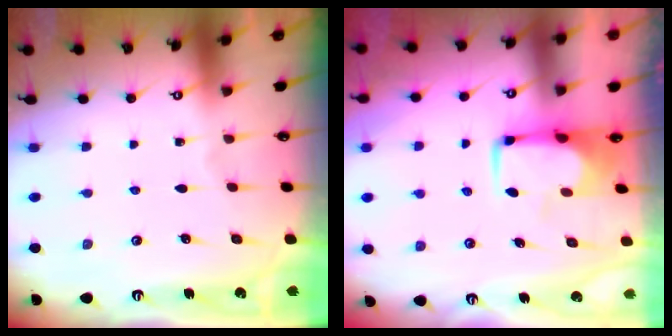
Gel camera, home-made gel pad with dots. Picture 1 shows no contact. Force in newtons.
{"total": 0.5, "press": 0.5, "slide": 0.2}